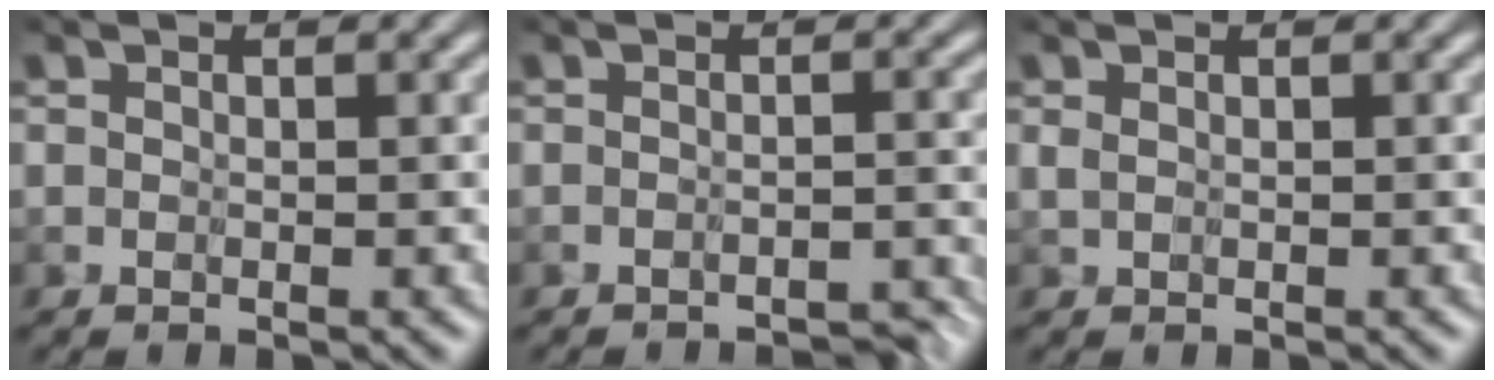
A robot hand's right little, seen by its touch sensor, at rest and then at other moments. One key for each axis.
{"total": 3.9, "fx": -3.1, "fy": -1.3, "fz": -1.9, "tx": 0.040, "ty": 0.000, "tz": -0.051}
{"total": 0.7, "fx": 0.4, "fy": 0.3, "fz": 0.4, "tx": -0.011, "ty": 0.000, "tz": 0.010}